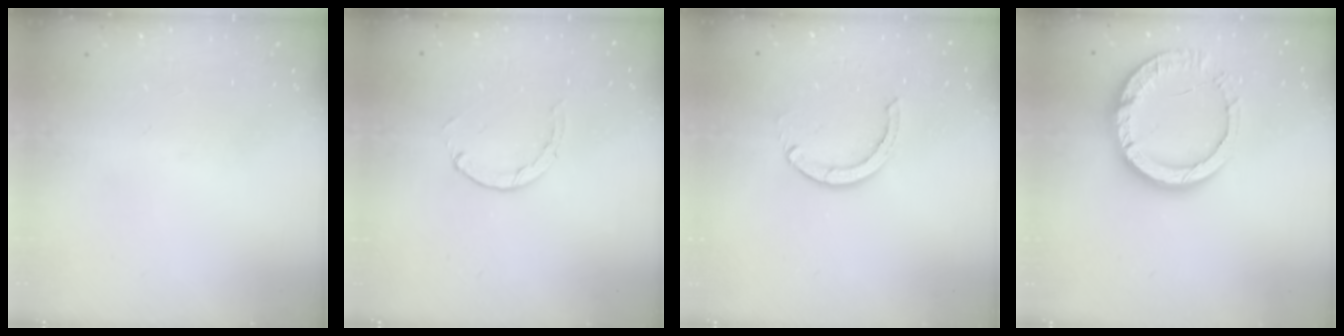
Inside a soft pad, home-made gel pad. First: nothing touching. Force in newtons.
{"total": 0.6, "press": 0.6, "slide": 0.2}
{"total": 3.7, "press": 3.7, "slide": 0.3}
{"total": 14.5, "press": 14.3, "slide": 2.2}